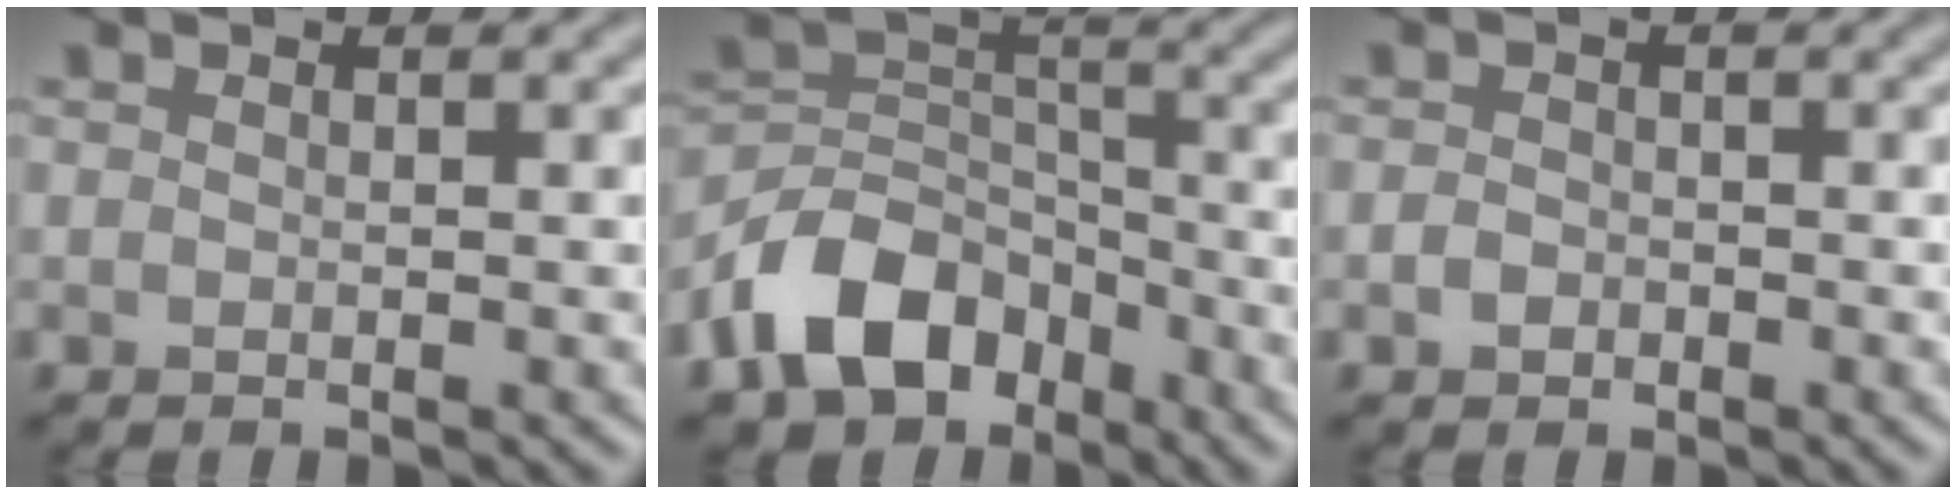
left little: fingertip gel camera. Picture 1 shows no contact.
{"total": 7.9, "force": [-5.0, 5.0, 3.6], "torque": [-0.057, -0.003, -0.107]}
{"total": 1.1, "force": [-0.5, 0.9, 0.5], "torque": [-0.007, -0.001, -0.013]}